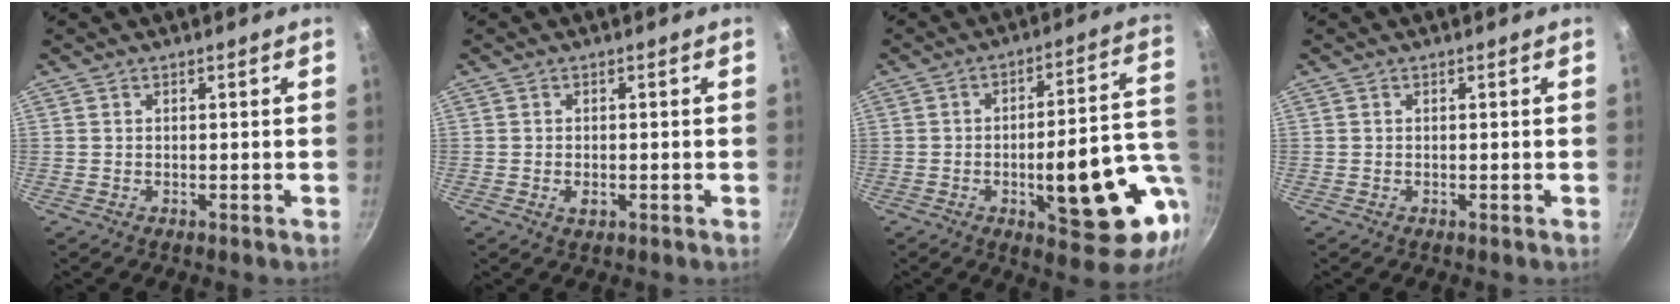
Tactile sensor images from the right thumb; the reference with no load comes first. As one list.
[{"total": 1.9, "force": [-0.5, 1.1, 1.4], "torque": [-0.025, -0.001, -0.008]}, {"total": 20.1, "force": [-4.5, 6.8, 18.3], "torque": [-0.217, 0.025, -0.056]}, {"total": 0.0}]